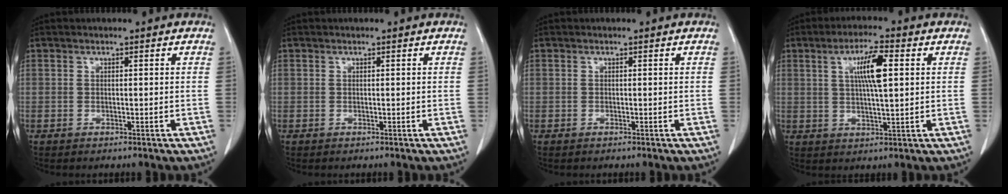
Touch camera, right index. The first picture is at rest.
{"total": 0.0}
{"total": 0.0}
{"total": 7.3, "force": [2.0, 0.8, 7.0], "torque": [-0.126, 0.005, 0.035]}